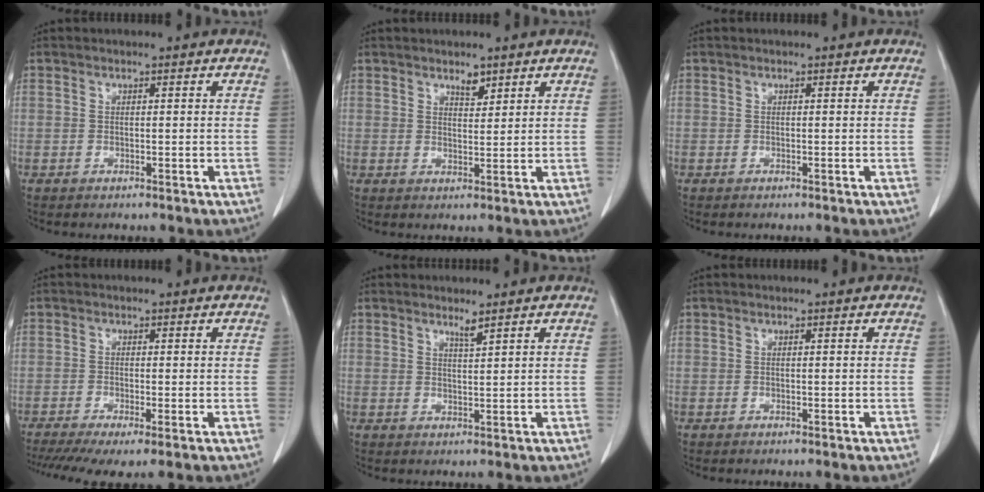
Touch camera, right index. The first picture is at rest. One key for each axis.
{"total": 2.1, "fx": 1.7, "fy": 0.8, "fz": 1.0, "tx": -0.017, "ty": -0.006, "tz": 0.029}
{"total": 0.0}
{"total": 7.2, "fx": -4.8, "fy": 1.2, "fz": 5.2, "tx": -0.086, "ty": -0.014, "tz": -0.082}
{"total": 1.4, "fx": 1.2, "fy": -0.4, "fz": 0.7, "tx": -0.015, "ty": -0.010, "tz": 0.023}
{"total": 0.0}